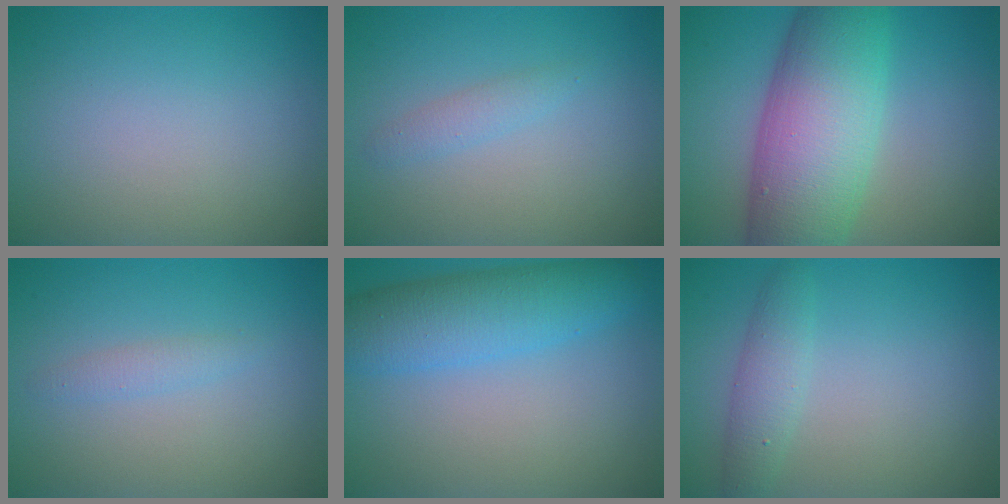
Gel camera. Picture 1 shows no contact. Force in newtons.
{"total": 1.3, "press": 1.3, "slide": 0.0}
{"total": 11.7, "press": 11.7, "slide": 0.3}
{"total": 1.1, "press": 1.1, "slide": 0.1}
{"total": 6.0, "press": 6.0, "slide": 0.2}
{"total": 2.4, "press": 2.4, "slide": 0.1}